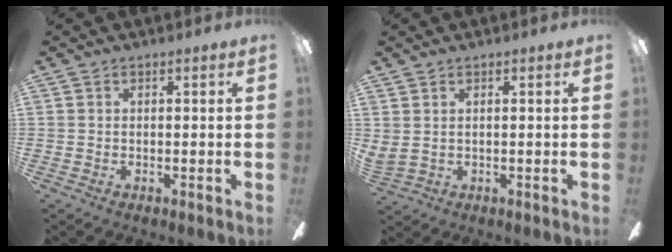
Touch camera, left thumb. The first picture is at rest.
{"total": 1.6, "force": [1.3, 0.7, 0.7], "torque": [-0.017, -0.001, 0.025]}